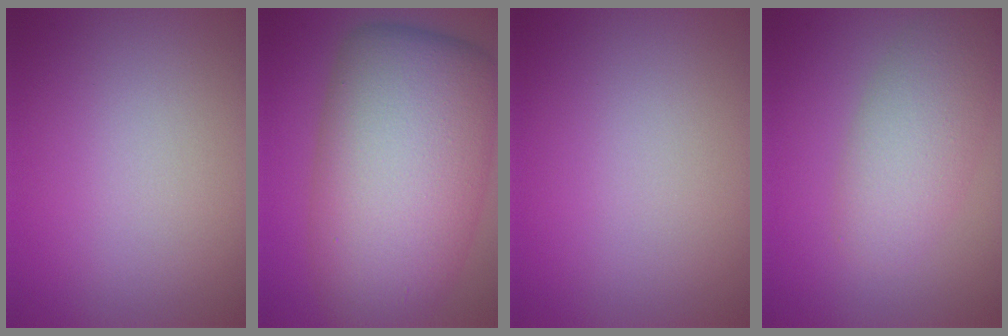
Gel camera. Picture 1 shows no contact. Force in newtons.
{"total": 12.9, "press": 12.9, "slide": 0.3}
{"total": 0.0}
{"total": 4.1, "press": 4.1, "slide": 0.3}